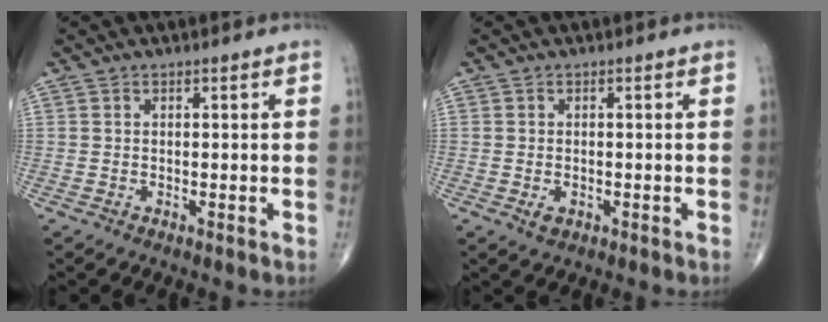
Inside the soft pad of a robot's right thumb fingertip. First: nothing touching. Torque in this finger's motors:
{"motor_torque": [-0.51, -0.13, -0.27, -0.24, 0.07]}